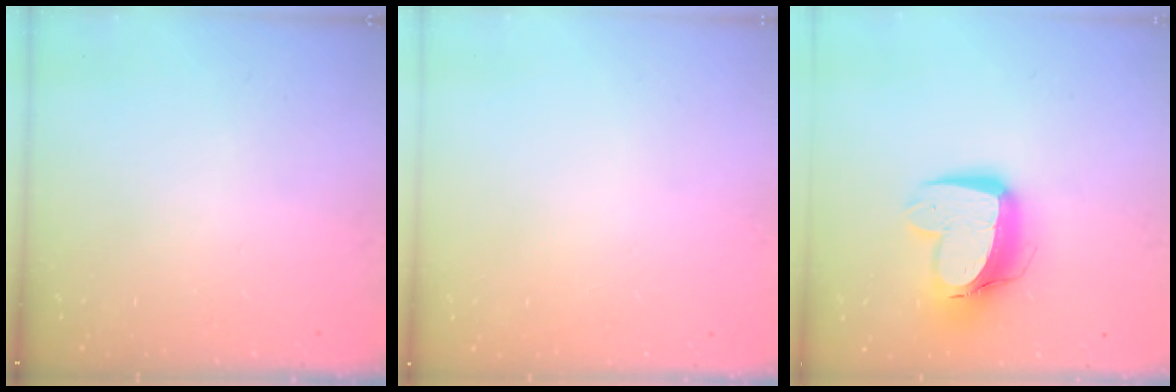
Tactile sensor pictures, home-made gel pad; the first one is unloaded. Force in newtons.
{"total": 0.0}
{"total": 13.6, "press": 13.5, "slide": 1.4}